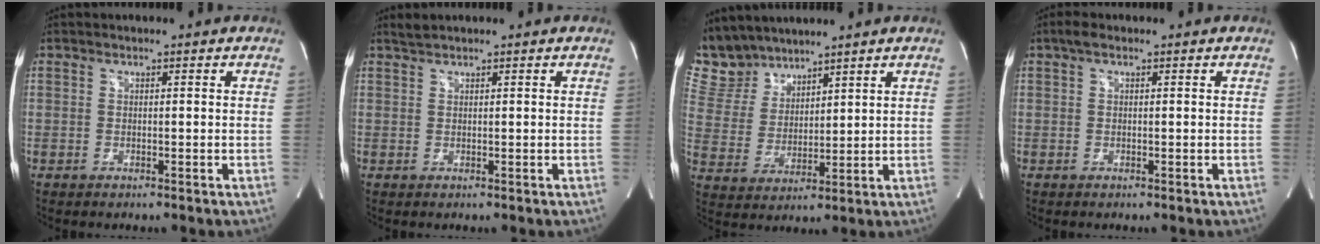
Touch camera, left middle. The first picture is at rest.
{"total": 1.1, "force": [1.0, -0.2, 0.3], "torque": [-0.010, 0.007, 0.027]}
{"total": 9.1, "force": [8.4, 3.2, 1.0], "torque": [-0.038, 0.014, 0.186]}
{"total": 1.5, "force": [0.8, 0.5, 1.1], "torque": [-0.023, 0.015, 0.014]}